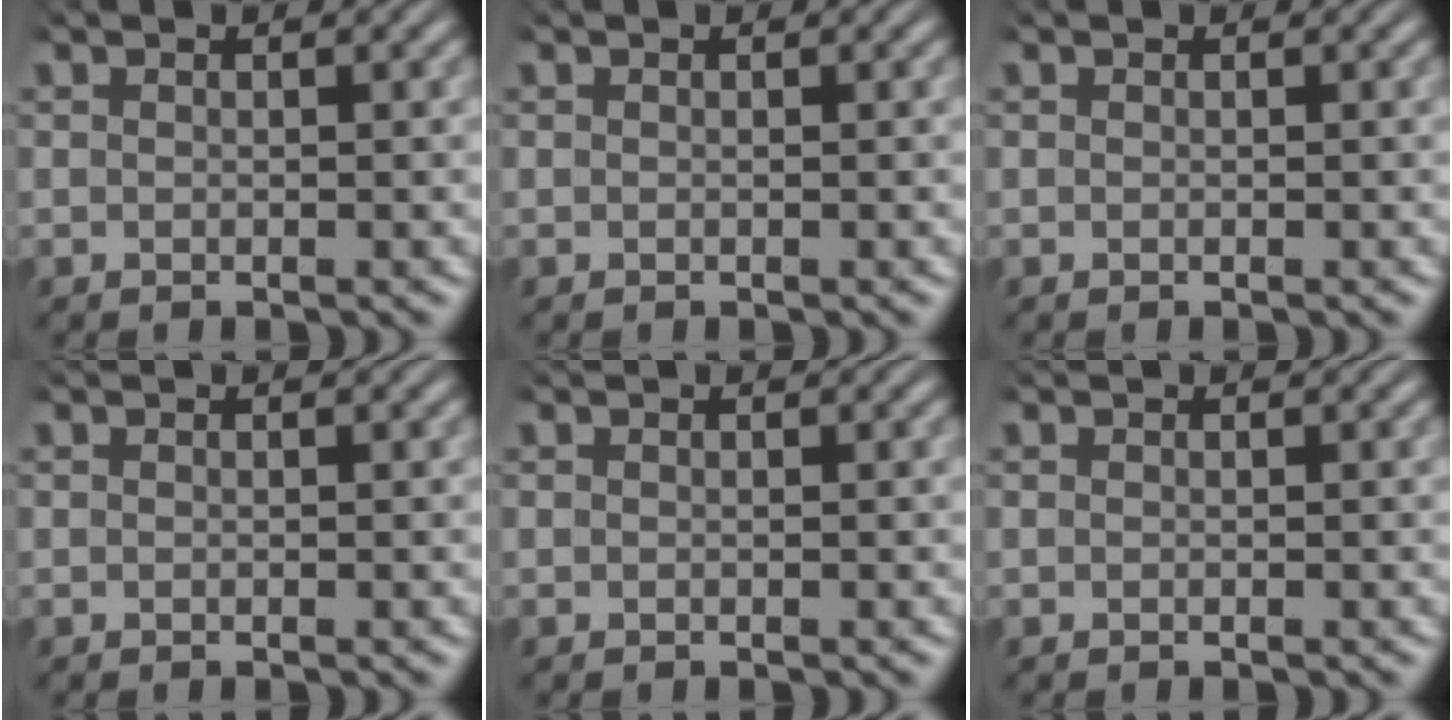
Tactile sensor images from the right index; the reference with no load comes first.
{"total": 0.0}
{"total": 0.0}
{"total": 0.0}
{"total": 0.0}
{"total": 0.0}